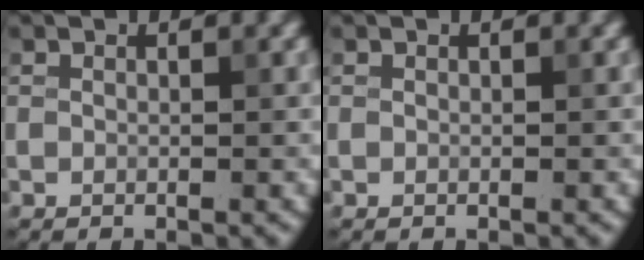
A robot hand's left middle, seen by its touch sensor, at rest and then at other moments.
{"total": 0.0}